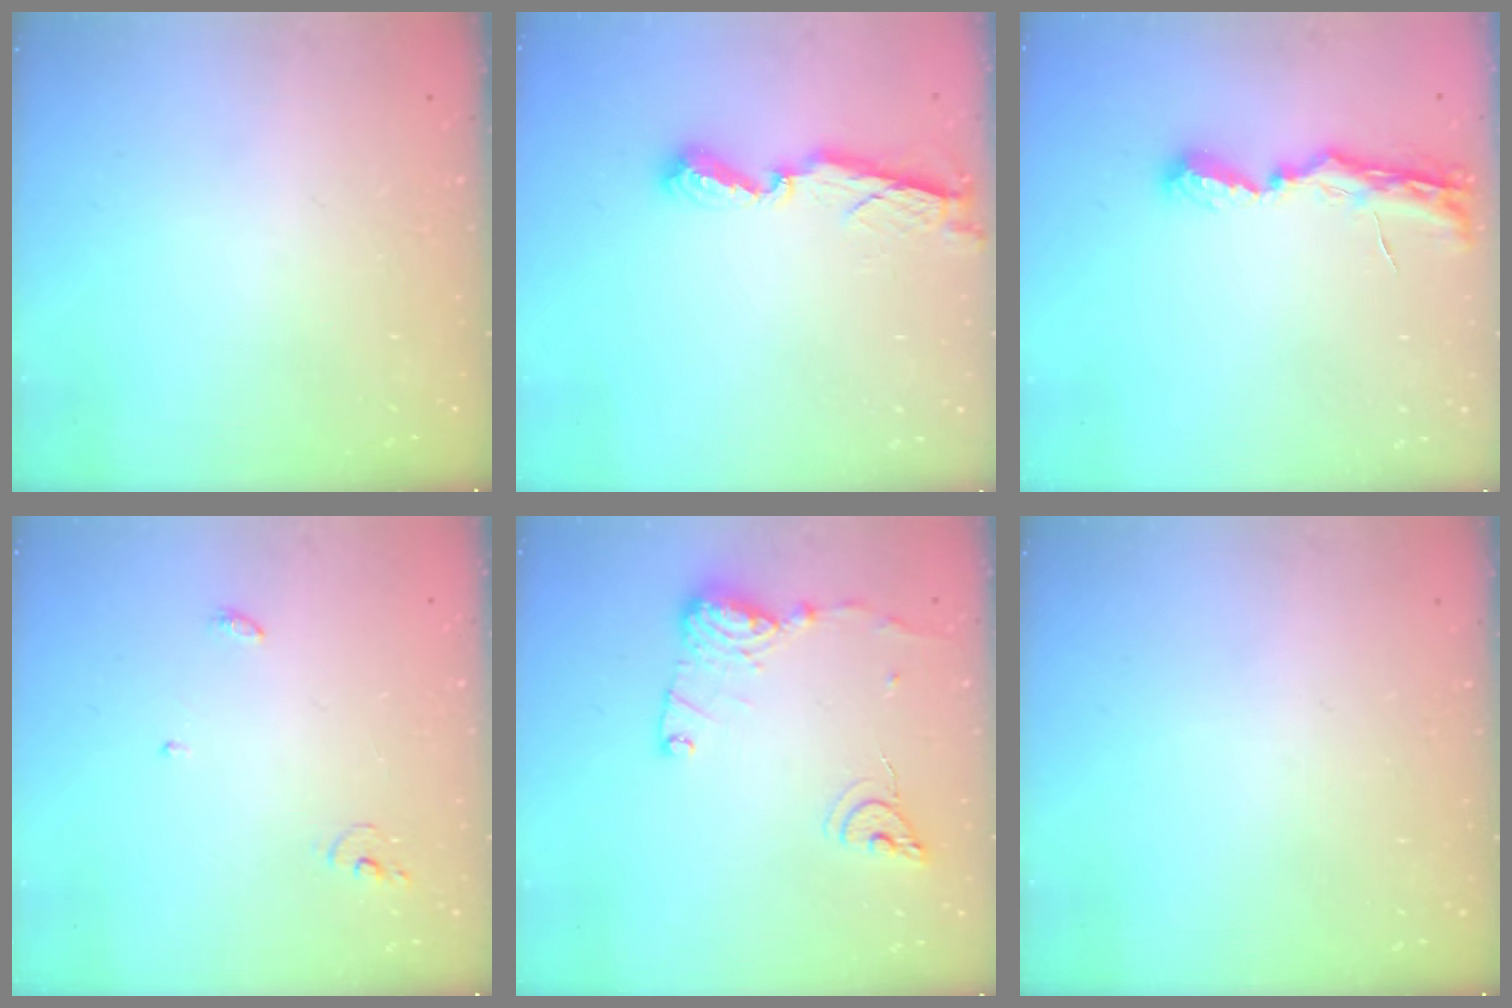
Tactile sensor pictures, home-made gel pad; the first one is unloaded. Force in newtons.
{"total": 7.8, "press": 7.8, "slide": 0.5}
{"total": 7.5, "press": 7.5, "slide": 0.4}
{"total": 3.8, "press": 3.8, "slide": 0.4}
{"total": 12.7, "press": 12.6, "slide": 1.4}
{"total": 0.0}